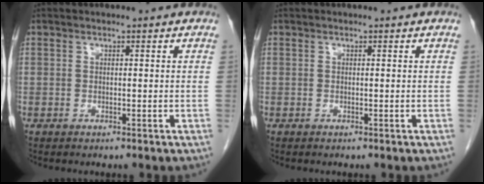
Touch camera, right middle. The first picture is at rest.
{"total": 0.0}